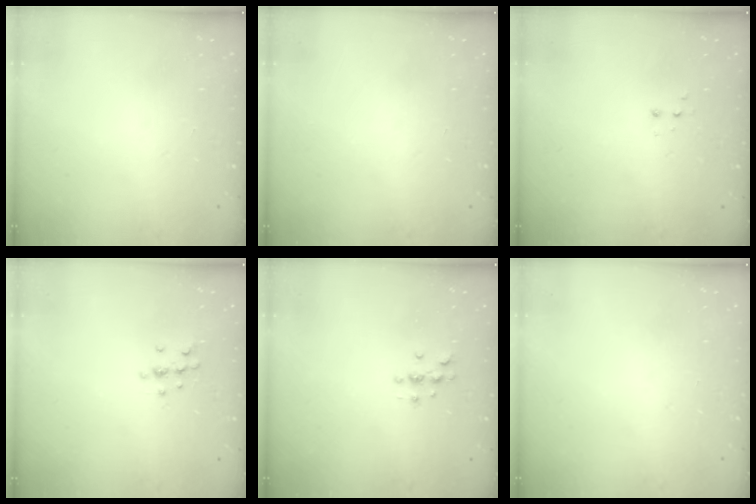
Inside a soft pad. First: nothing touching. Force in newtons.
{"total": 0.0}
{"total": 2.8, "press": 2.8, "slide": 0.5}
{"total": 6.5, "press": 6.2, "slide": 2.1}
{"total": 3.3, "press": 3.3, "slide": 0.4}
{"total": 0.0}